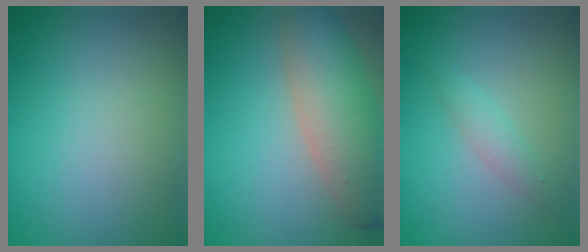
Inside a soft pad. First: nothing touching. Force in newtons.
{"total": 7.5, "press": 7.5, "slide": 0.4}
{"total": 1.5, "press": 1.5, "slide": 0.0}